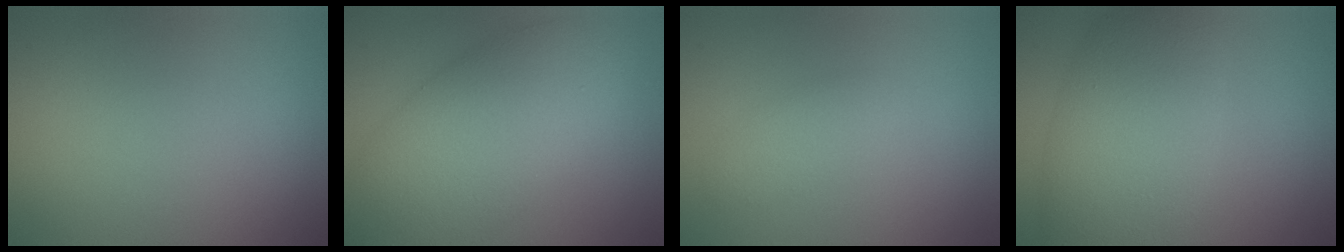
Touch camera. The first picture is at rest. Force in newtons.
{"total": 9.1, "press": 9.1, "slide": 0.0}
{"total": 1.6, "press": 1.6, "slide": 0.1}
{"total": 8.1, "press": 8.1, "slide": 0.5}